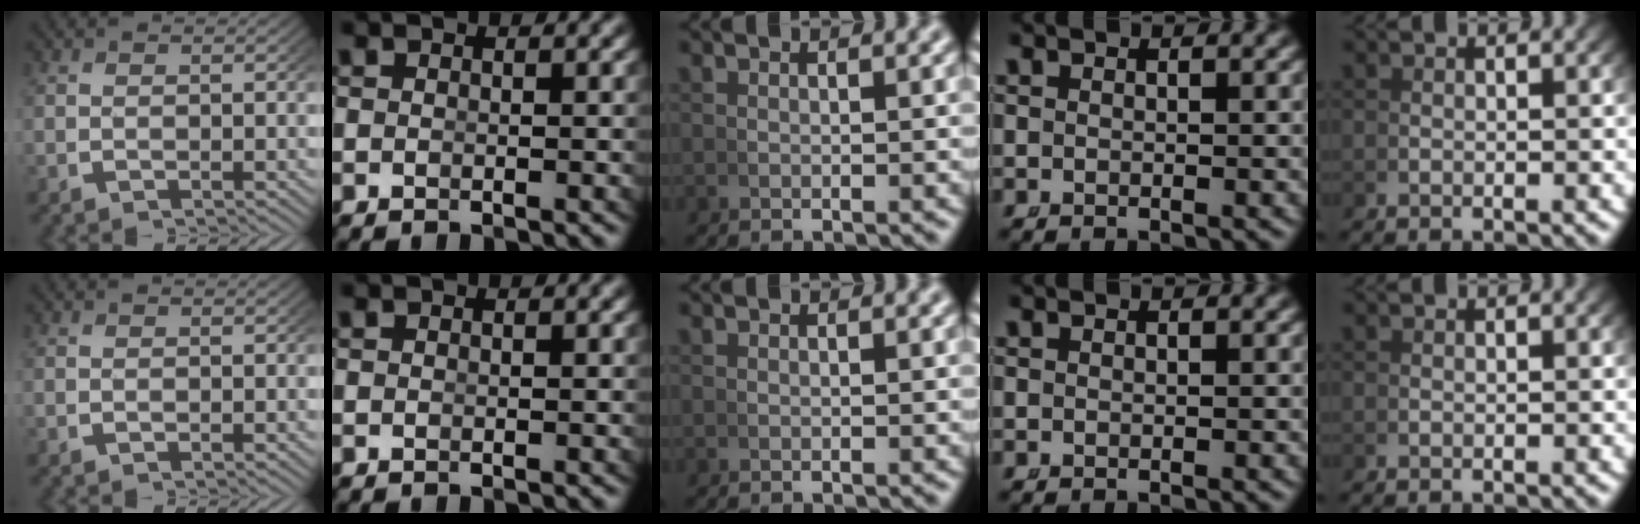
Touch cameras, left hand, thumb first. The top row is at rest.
{}